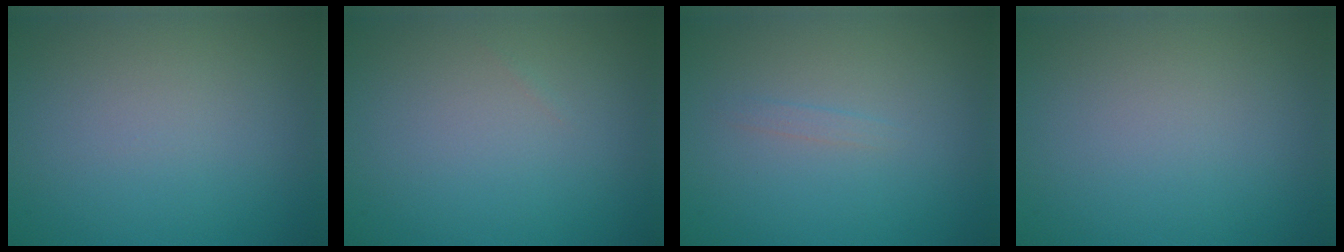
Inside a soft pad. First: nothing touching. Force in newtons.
{"total": 0.0}
{"total": 0.6, "press": 0.6, "slide": 0.1}
{"total": 0.0}